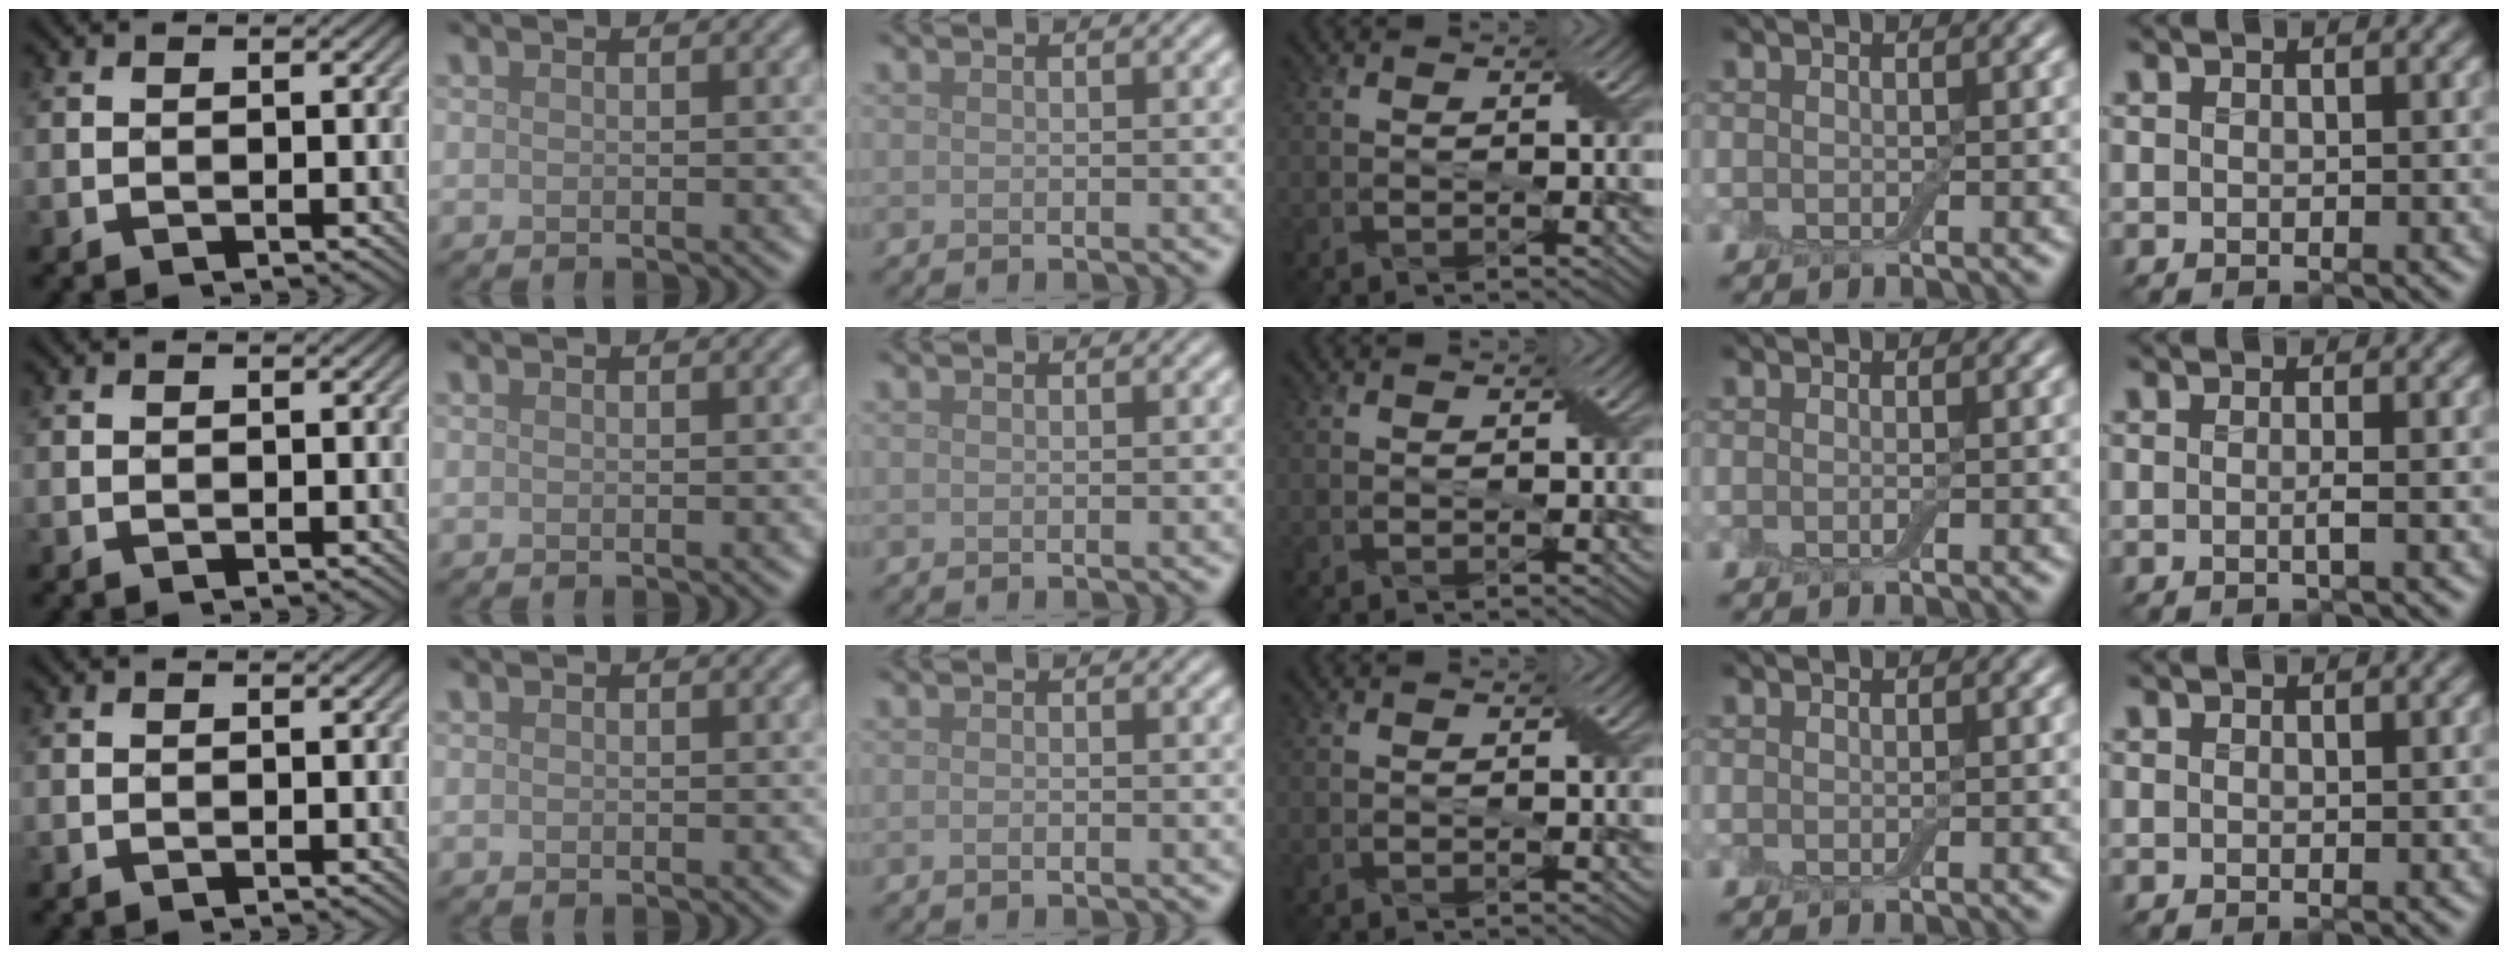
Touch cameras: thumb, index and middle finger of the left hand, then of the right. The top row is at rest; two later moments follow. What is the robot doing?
{"motion": "extract", "object": "drawer"}